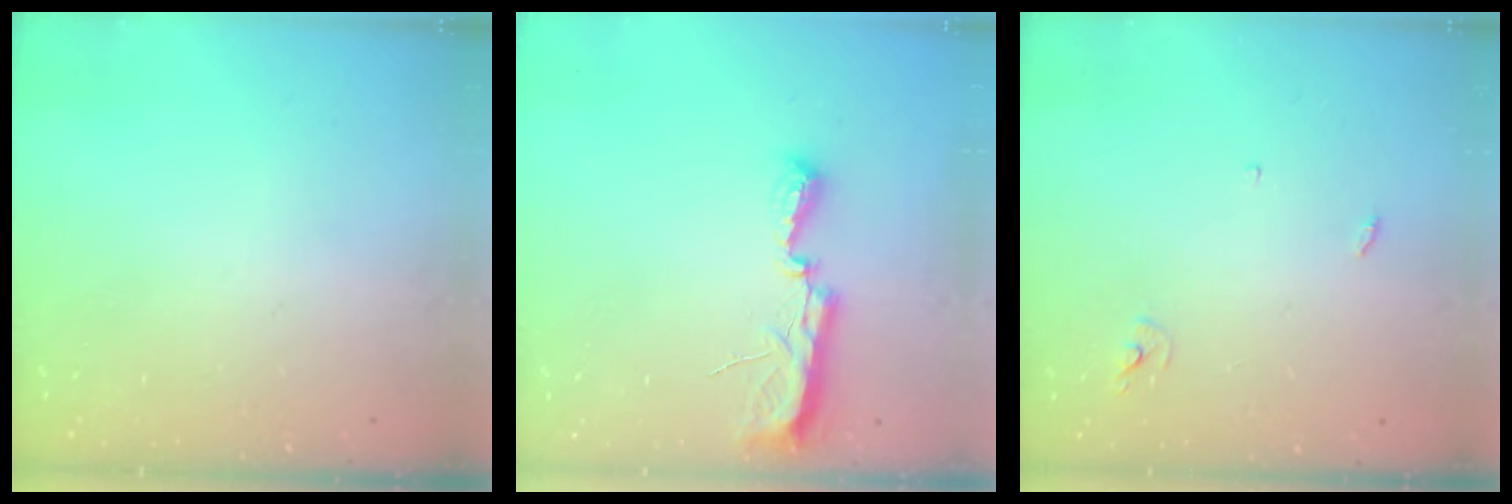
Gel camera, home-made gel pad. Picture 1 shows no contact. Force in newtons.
{"total": 9.8, "press": 8.8, "slide": 4.4}
{"total": 2.4, "press": 2.4, "slide": 0.2}